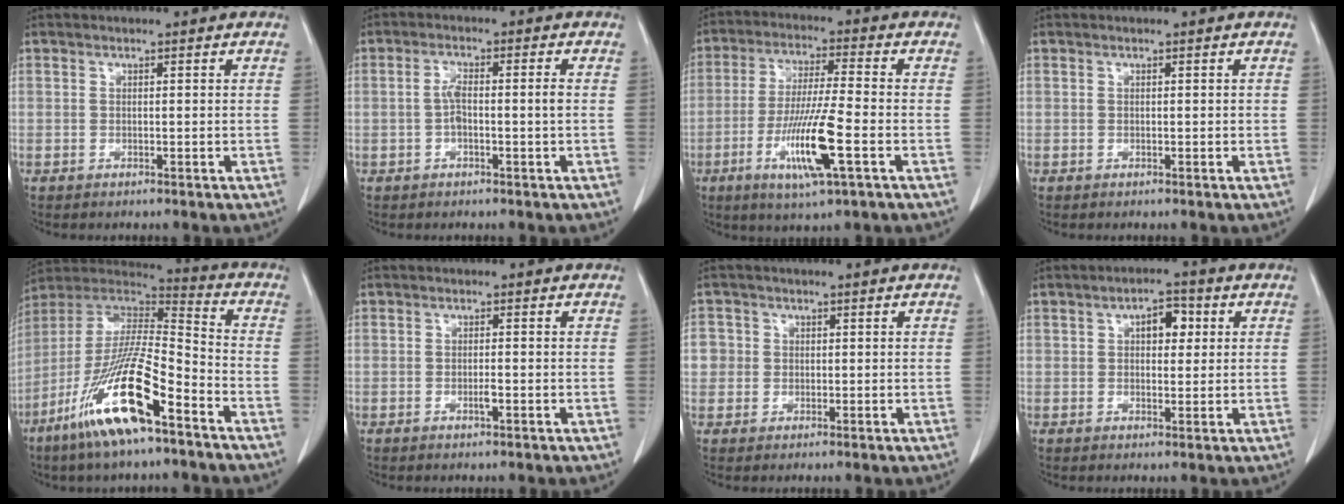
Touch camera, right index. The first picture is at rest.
{"total": 3.5, "force": [-0.6, 0.5, 3.5], "torque": [-0.068, 0.010, -0.010]}
{"total": 11.8, "force": [-4.1, 0.4, 11.0], "torque": [-0.214, -0.019, -0.076]}
{"total": 0.0}
{"total": 18.7, "force": [-10.2, 2.6, 15.4], "torque": [-0.327, -0.036, -0.193]}
{"total": 1.2, "force": [-0.5, 0.2, 1.1], "torque": [-0.023, 0.000, -0.009]}
{"total": 3.3, "force": [0.3, 3.3, 0.2], "torque": [0.011, 0.009, 0.004]}
{"total": 4.4, "force": [1.3, 2.3, 3.5], "torque": [-0.052, 0.013, 0.018]}